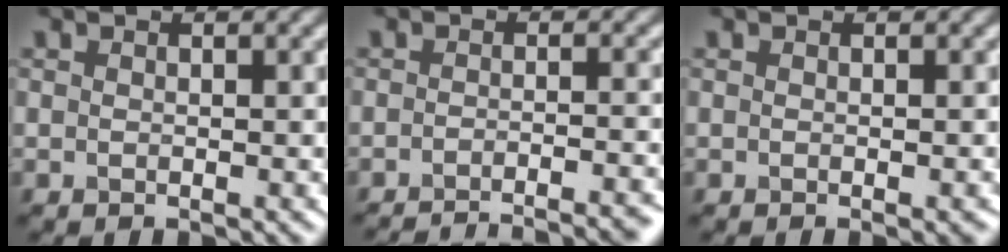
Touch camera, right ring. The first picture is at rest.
{"total": 7.7, "force": [-6.9, 1.6, 3.0], "torque": [-0.016, 0.005, -0.080]}
{"total": 1.2, "force": [-0.5, 0.3, 1.0], "torque": [-0.008, -0.001, -0.007]}